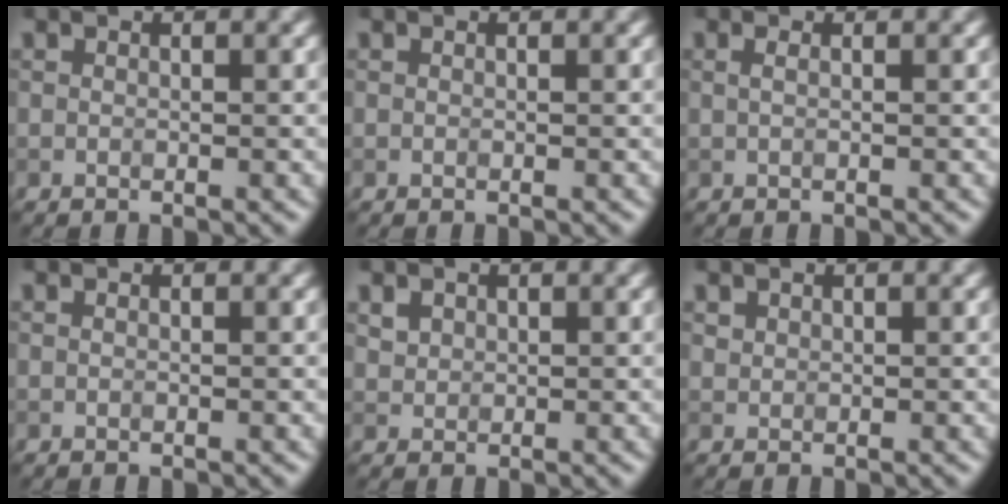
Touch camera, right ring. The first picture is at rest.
{"total": 0.0}
{"total": 1.0, "force": [0.3, 0.4, 0.9], "torque": [-0.013, 0.001, -0.002]}
{"total": 0.0}
{"total": 1.1, "force": [0.6, 0.9, 0.3], "torque": [-0.005, -0.003, 0.014]}
{"total": 0.7, "force": [0.5, 0.5, 0.0], "torque": [0.001, -0.002, 0.014]}